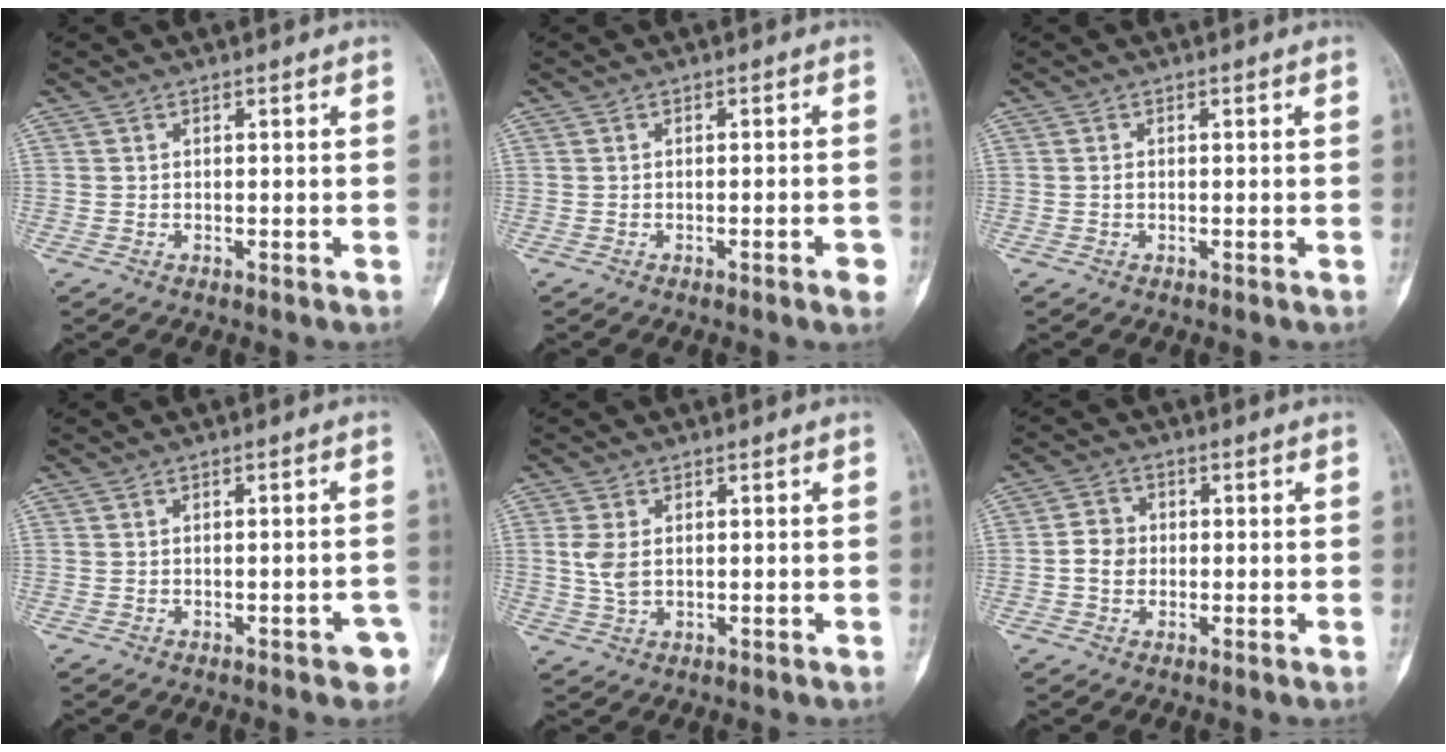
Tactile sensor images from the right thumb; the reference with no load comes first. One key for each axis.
{"total": 2.6, "fx": -1.3, "fy": 0.5, "fz": 2.2, "tx": -0.029, "ty": 0.004, "tz": -0.016}
{"total": 0.5, "fx": -0.1, "fy": 0.4, "fz": 0.4, "tx": -0.005, "ty": 0.002, "tz": -0.004}
{"total": 3.4, "fx": -1.8, "fy": 1.3, "fz": 2.6, "tx": -0.017, "ty": 0.015, "tz": -0.018}
{"total": 4.1, "fx": 0.5, "fy": 2.6, "fz": 3.2, "tx": -0.070, "ty": -0.002, "tz": 0.013}
{"total": 4.1, "fx": -0.4, "fy": 3.6, "fz": 1.9, "tx": -0.022, "ty": 0.011, "tz": -0.014}